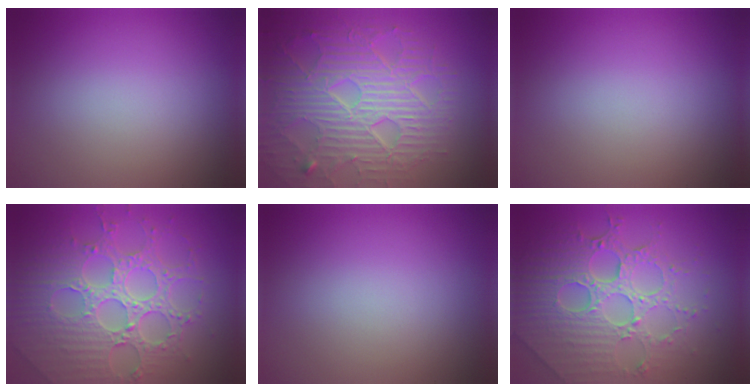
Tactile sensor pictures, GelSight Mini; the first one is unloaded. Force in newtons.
{"total": 9.2, "press": 6.2, "slide": 6.8}
{"total": 0.0}
{"total": 8.1, "press": 6.0, "slide": 5.4}
{"total": 0.0}
{"total": 8.2, "press": 6.0, "slide": 5.6}